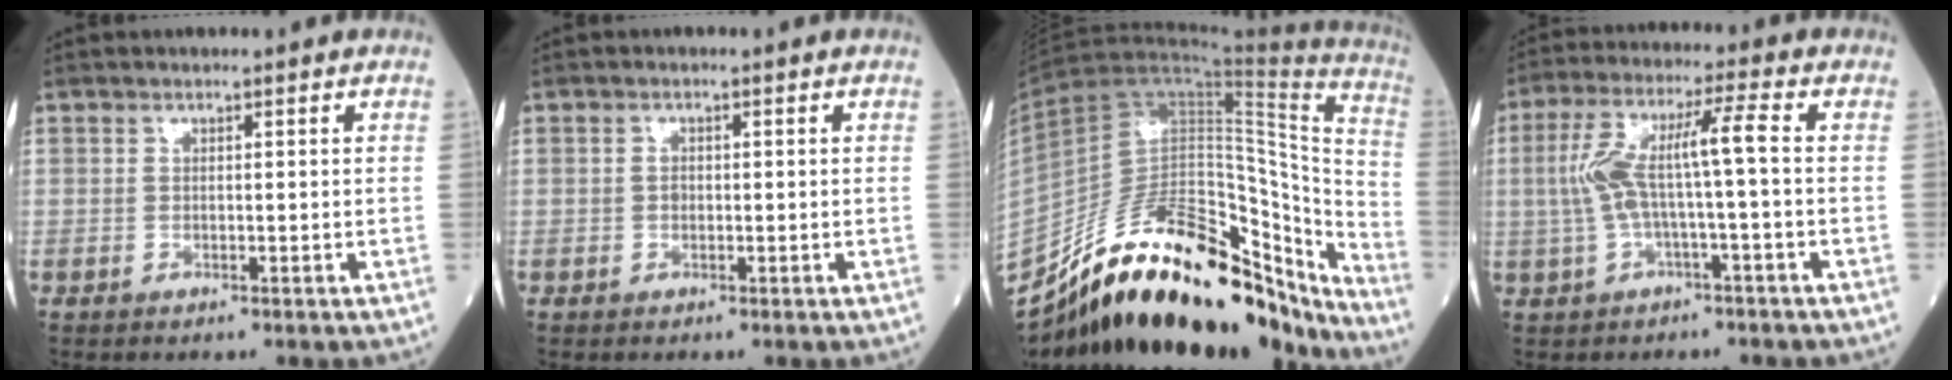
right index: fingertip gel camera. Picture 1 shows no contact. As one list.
[{"total": 1.0, "force": [-0.1, 0.7, 0.7], "torque": [-0.013, 0.002, -0.003]}, {"total": 29.6, "force": [-22.8, 9.7, 16.2], "torque": [-0.247, 0.023, -0.353]}, {"total": 8.6, "force": [-0.4, 0.4, 8.6], "torque": [-0.177, 0.034, -0.010]}]